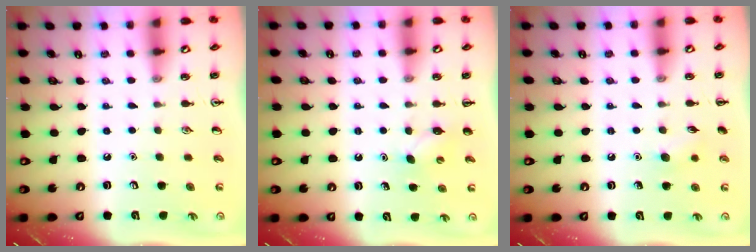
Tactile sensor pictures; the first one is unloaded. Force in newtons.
{"total": 3.0, "press": 2.9, "slide": 0.7}
{"total": 6.7, "press": 6.5, "slide": 1.7}